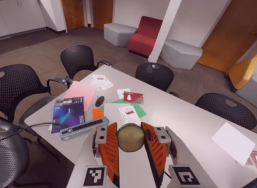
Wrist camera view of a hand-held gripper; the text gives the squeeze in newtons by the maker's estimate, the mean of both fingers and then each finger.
{"total": 12.5, "left": 12.6, "right": 12.4}